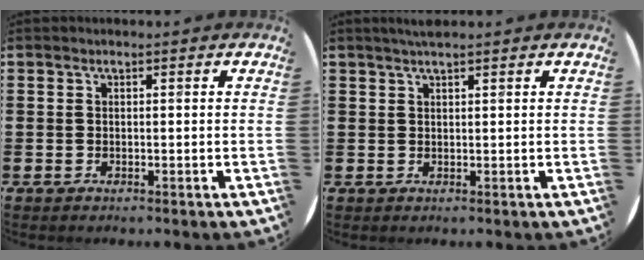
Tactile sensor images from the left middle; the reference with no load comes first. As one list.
[{"total": 1.5, "force": [1.3, 0.0, 0.7], "torque": [-0.013, 0.002, 0.024]}]